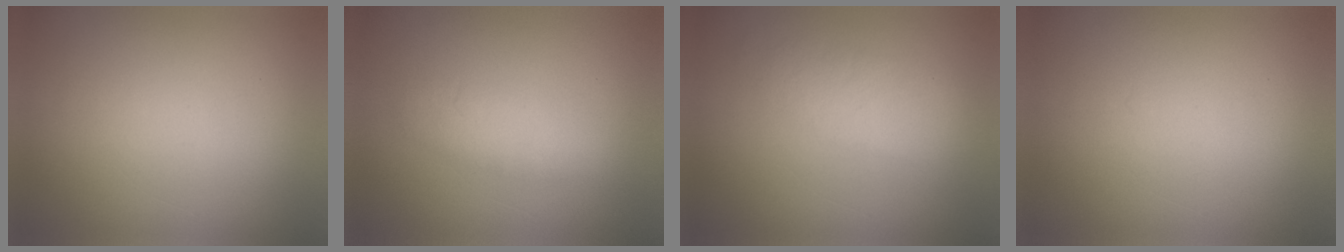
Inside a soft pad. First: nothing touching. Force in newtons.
{"total": 2.3}
{"total": 2.9}
{"total": 0.0}